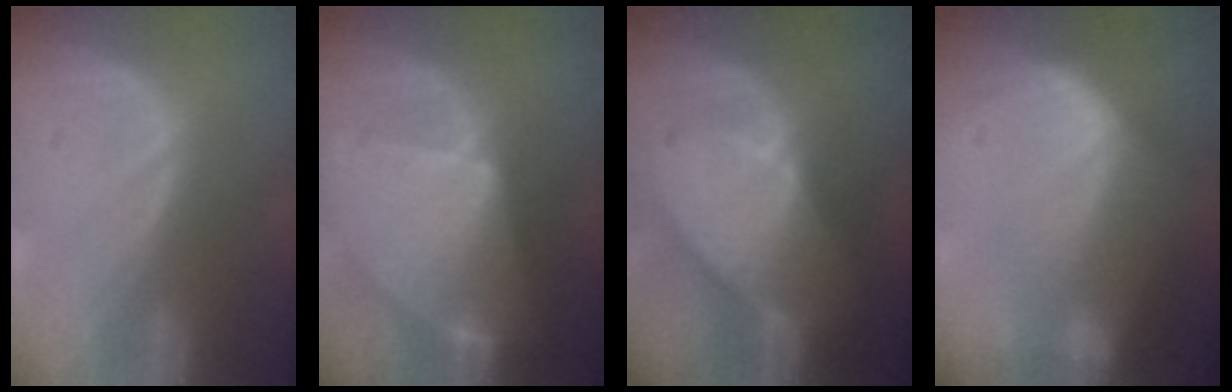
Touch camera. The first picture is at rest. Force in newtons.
{"total": 9.5, "press": 9.5, "slide": 0.8}
{"total": 8.0, "press": 8.0, "slide": 0.2}
{"total": 7.2, "press": 6.6, "slide": 2.8}